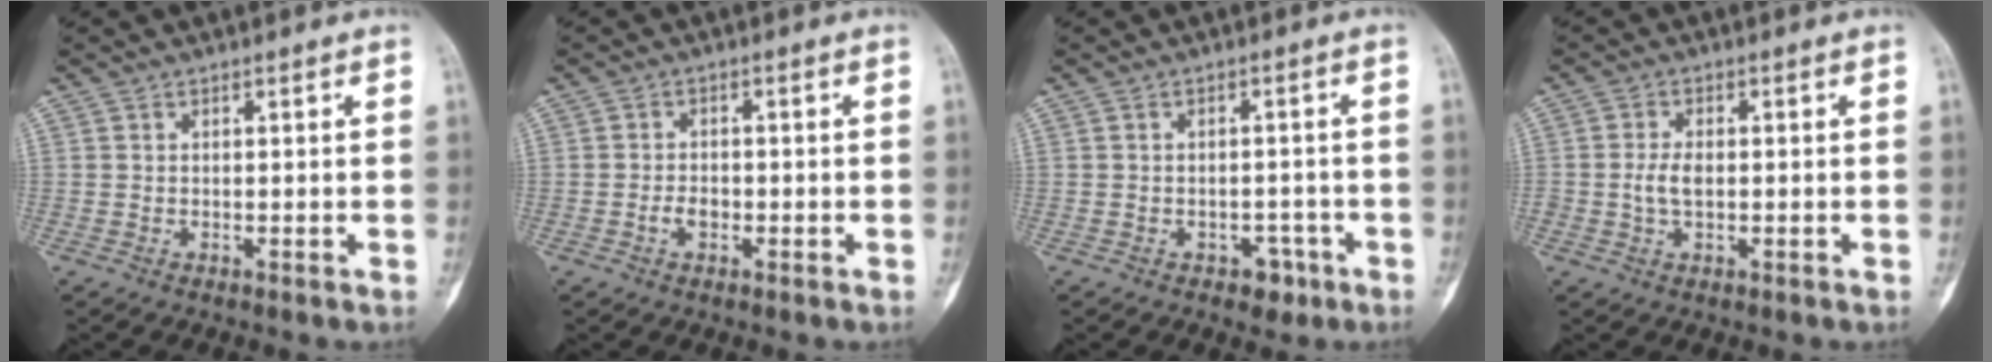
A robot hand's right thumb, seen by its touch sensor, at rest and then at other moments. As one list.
[{"total": 2.3, "force": [-0.9, 1.6, 1.5], "torque": [-0.022, 0.007, -0.017]}, {"total": 3.6, "force": [-2.1, 2.4, 1.7], "torque": [0.001, 0.015, -0.024]}, {"total": 3.5, "force": [-0.5, 1.9, 2.9], "torque": [-0.062, 0.007, -0.010]}]